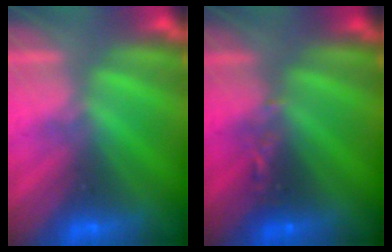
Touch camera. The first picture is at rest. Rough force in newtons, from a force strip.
{"total": 2.4}